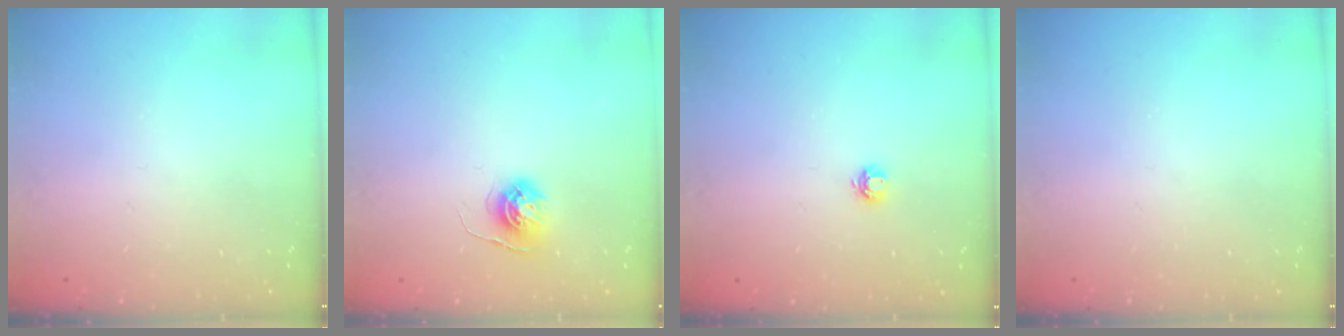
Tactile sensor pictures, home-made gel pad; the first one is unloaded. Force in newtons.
{"total": 5.6, "press": 5.5, "slide": 0.6}
{"total": 3.7, "press": 3.7, "slide": 0.5}
{"total": 0.0}